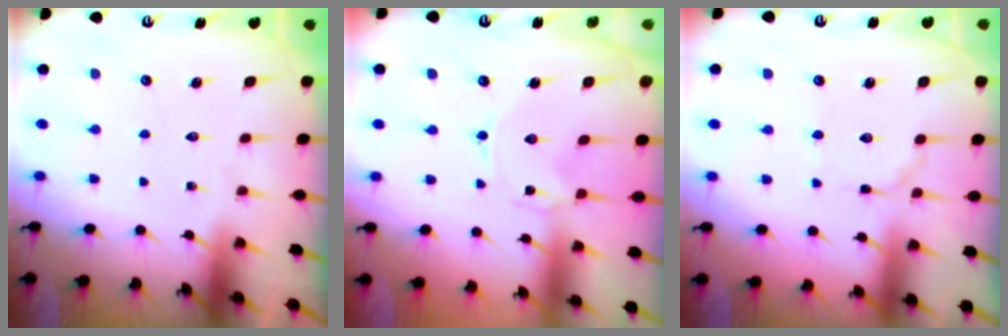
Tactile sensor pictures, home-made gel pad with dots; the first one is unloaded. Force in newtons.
{"total": 0.0}
{"total": 2.6, "press": 2.6, "slide": 0.2}